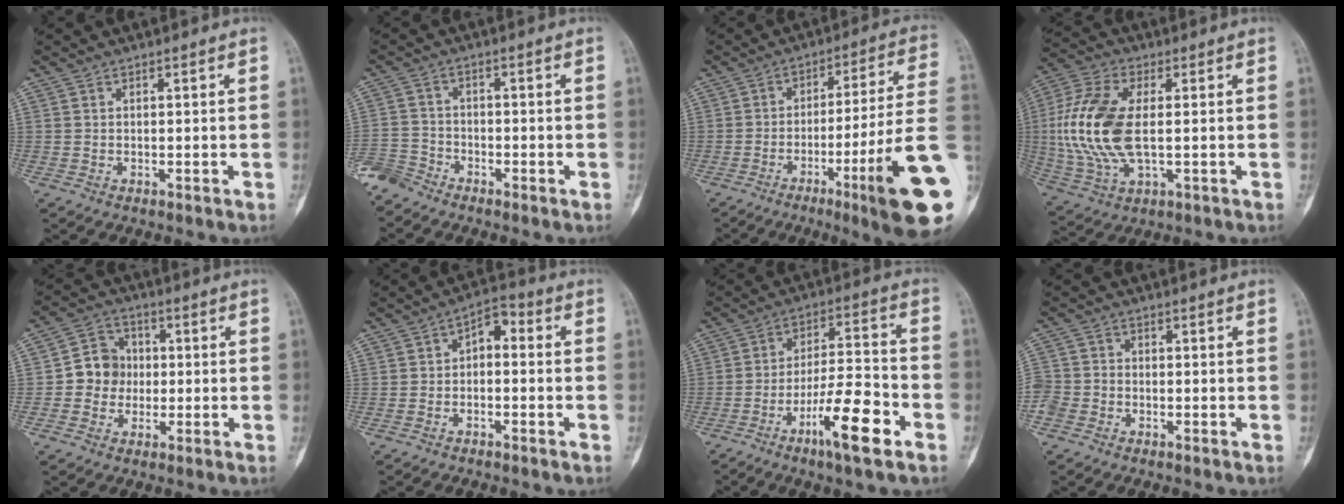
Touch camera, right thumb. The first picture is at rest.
{"total": 4.9, "force": [-4.6, 1.7, 0.3], "torque": [-0.012, 0.009, -0.103]}
{"total": 20.3, "force": [-7.3, 0.6, 19.0], "torque": [-0.232, 0.015, -0.112]}
{"total": 16.4, "force": [0.5, 8.4, 14.1], "torque": [-0.315, 0.003, 0.012]}
{"total": 7.8, "force": [-0.5, 7.1, 3.0], "torque": [-0.013, 0.018, -0.021]}
{"total": 4.6, "force": [-0.1, 2.9, 3.5], "torque": [-0.038, 0.029, -0.015]}
{"total": 13.2, "force": [-6.6, 2.8, 11.1], "torque": [-0.186, 0.038, -0.112]}
{"total": 5.5, "force": [-2.5, 4.5, 1.9], "torque": [-0.041, 0.018, -0.049]}